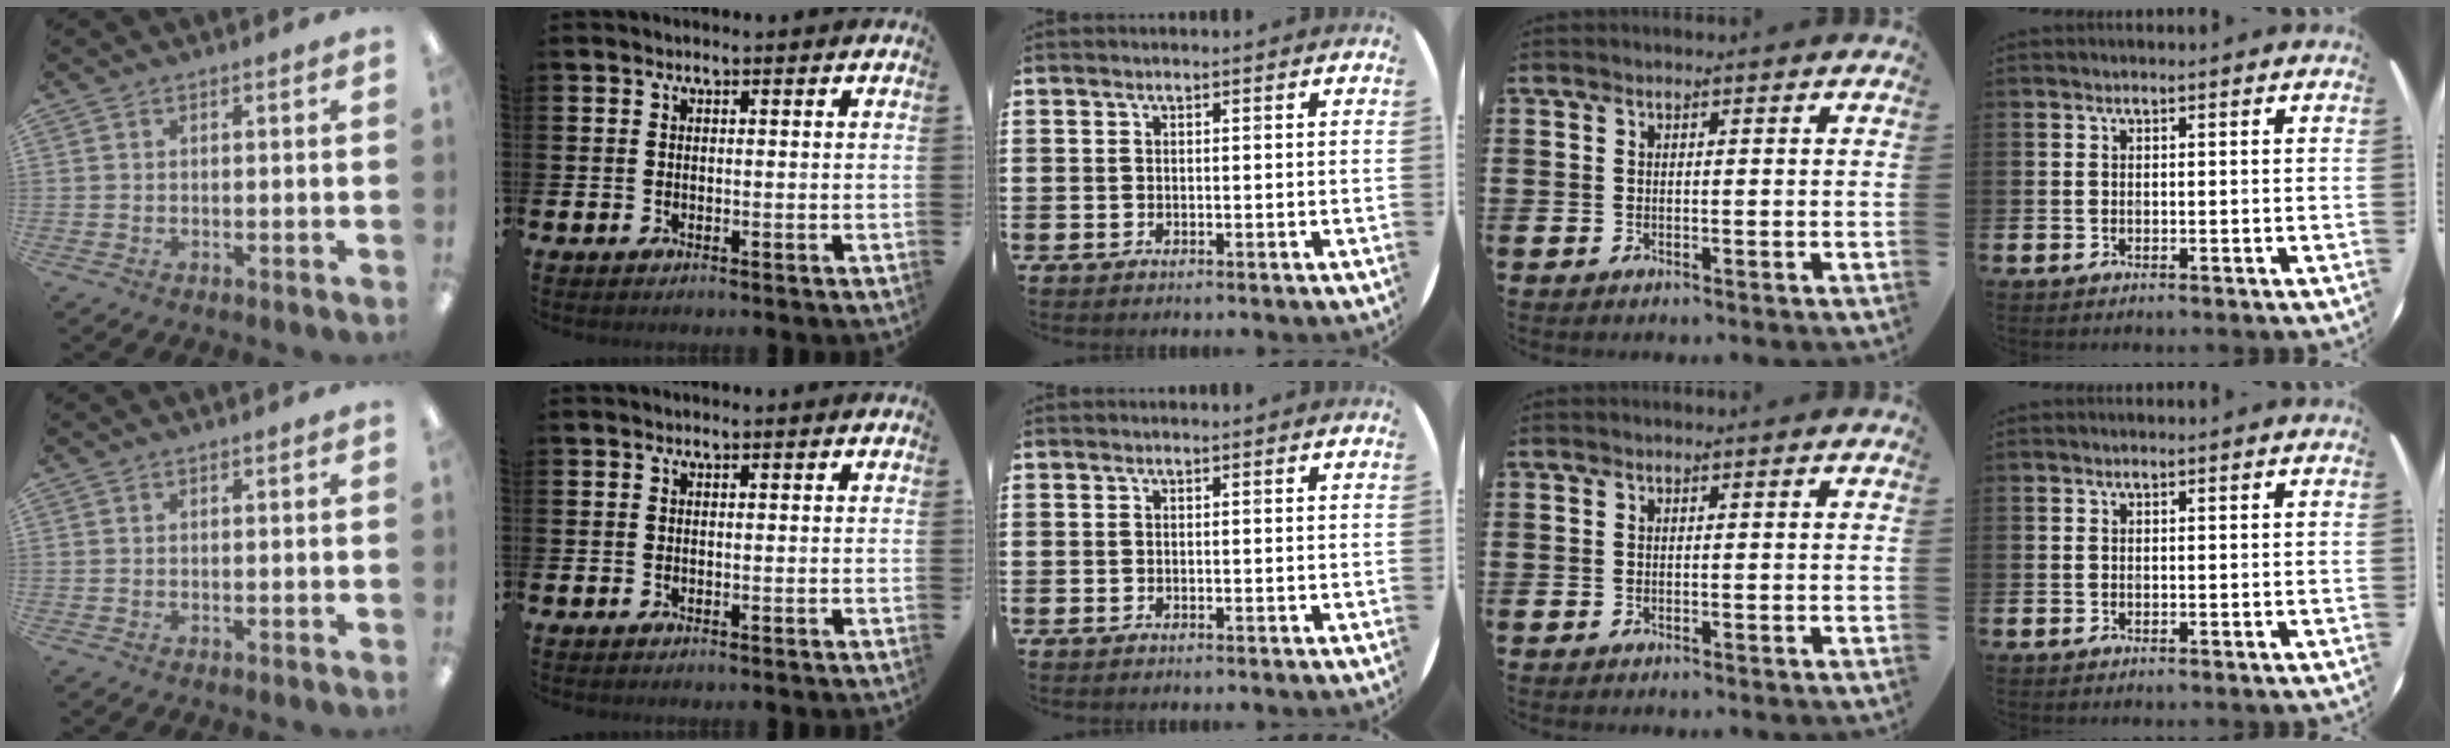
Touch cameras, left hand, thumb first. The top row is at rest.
{}